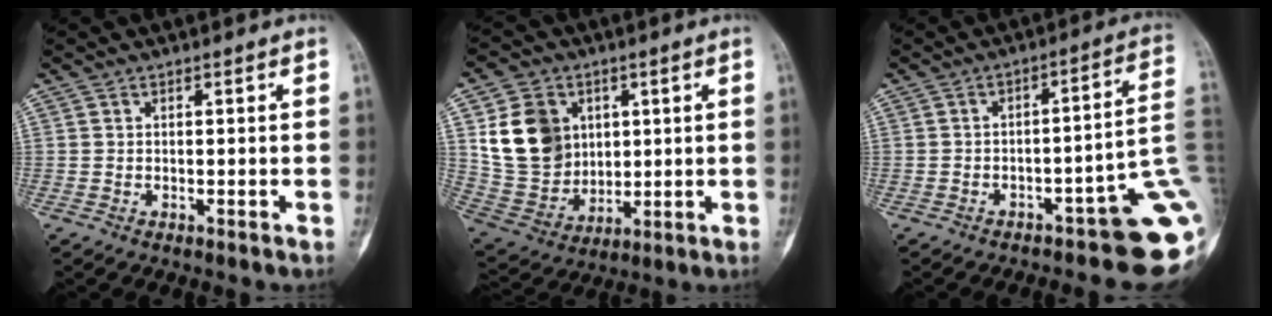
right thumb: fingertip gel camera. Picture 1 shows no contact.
{"total": 14.8, "force": [4.1, 12.0, 7.6], "torque": [-0.111, -0.013, 0.093]}
{"total": 15.1, "force": [-6.6, 4.2, 12.9], "torque": [-0.089, 0.066, -0.081]}